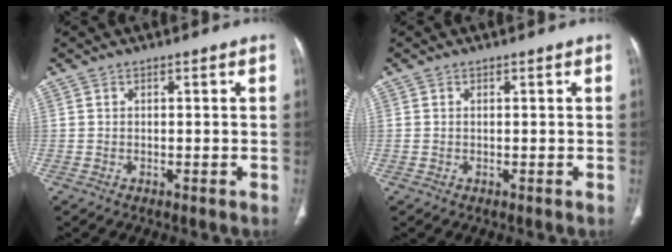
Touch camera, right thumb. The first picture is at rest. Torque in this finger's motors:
{"motor_torque": [0.30, 0.16, 0.04, 0.44, 0.05]}